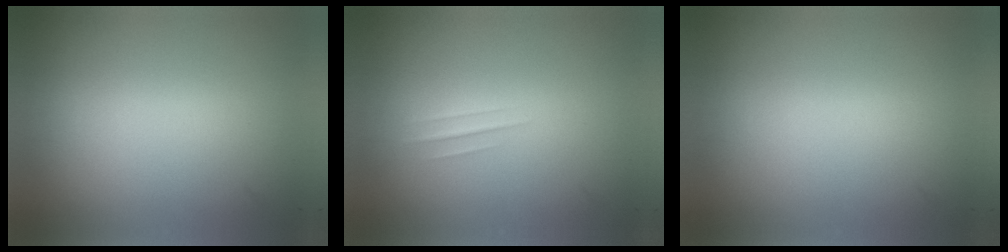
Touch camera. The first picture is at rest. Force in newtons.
{"total": 1.1}
{"total": 0.0}